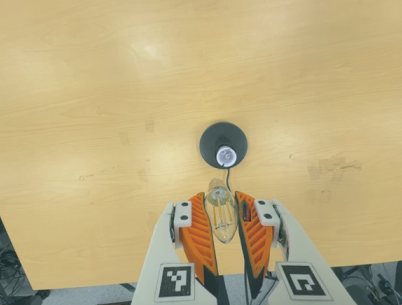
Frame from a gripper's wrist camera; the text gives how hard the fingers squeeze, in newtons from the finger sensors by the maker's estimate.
{"total": 21.1, "left": 25.8, "right": 16.4}